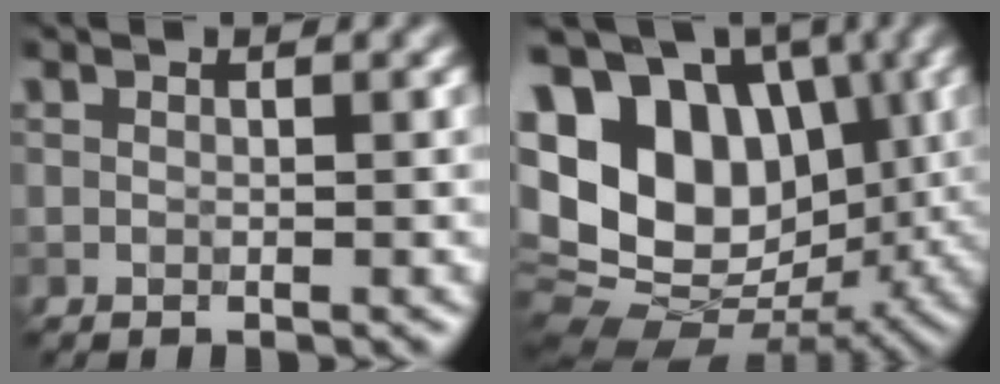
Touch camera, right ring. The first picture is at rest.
{"total": 15.7, "force": [3.7, 11.1, 10.4], "torque": [-0.189, 0.022, 0.067]}